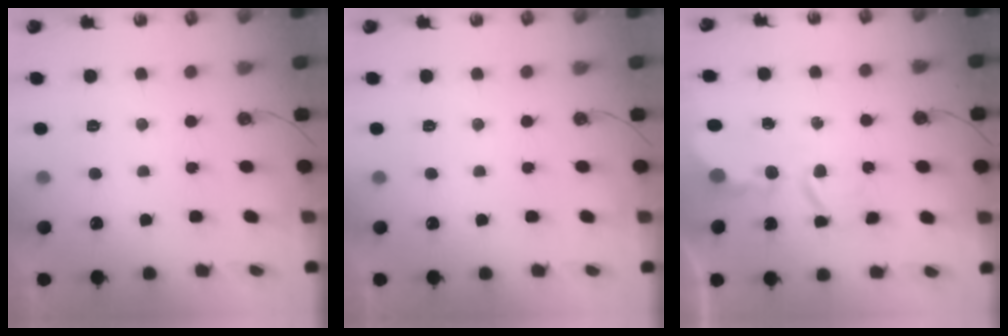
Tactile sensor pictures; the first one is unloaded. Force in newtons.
{"total": 0.0}
{"total": 5.3, "press": 5.3, "slide": 0.2}